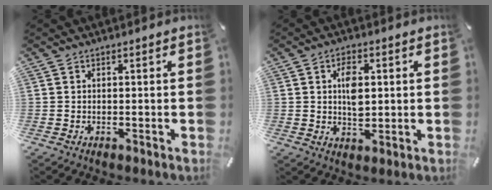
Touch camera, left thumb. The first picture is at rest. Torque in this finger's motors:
{"motor_torque": [0.94, 0.86, 0.79, -0.03, 0.07]}